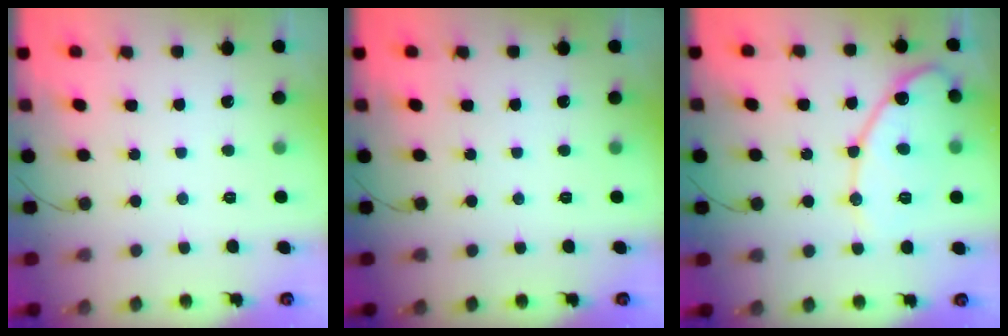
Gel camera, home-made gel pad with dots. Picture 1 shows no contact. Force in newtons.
{"total": 0.0}
{"total": 14.6, "press": 14.6, "slide": 1.1}